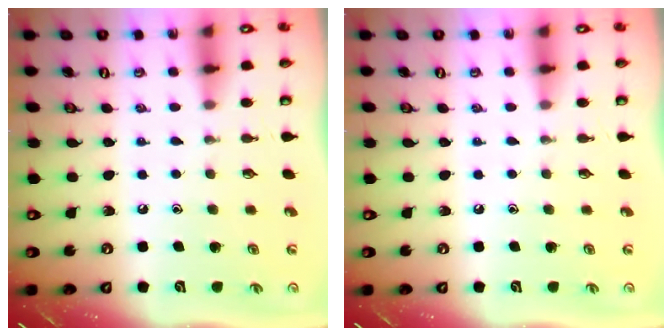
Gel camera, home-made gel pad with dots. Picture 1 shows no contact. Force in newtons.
{"total": 0.0}